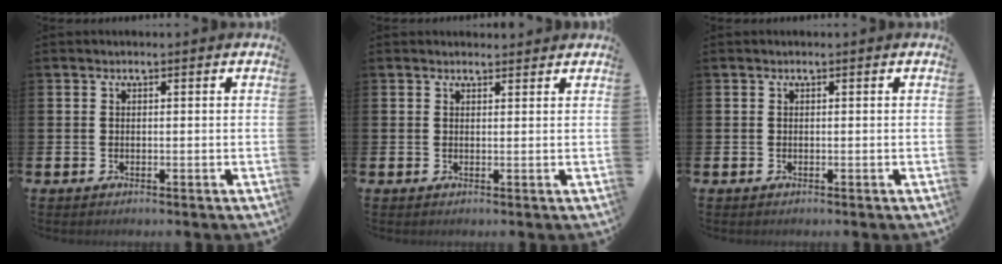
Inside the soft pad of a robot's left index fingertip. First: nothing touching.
{"total": 1.1, "force": [1.0, 0.3, 0.1], "torque": [0.005, -0.003, 0.017]}
{"total": 0.0}